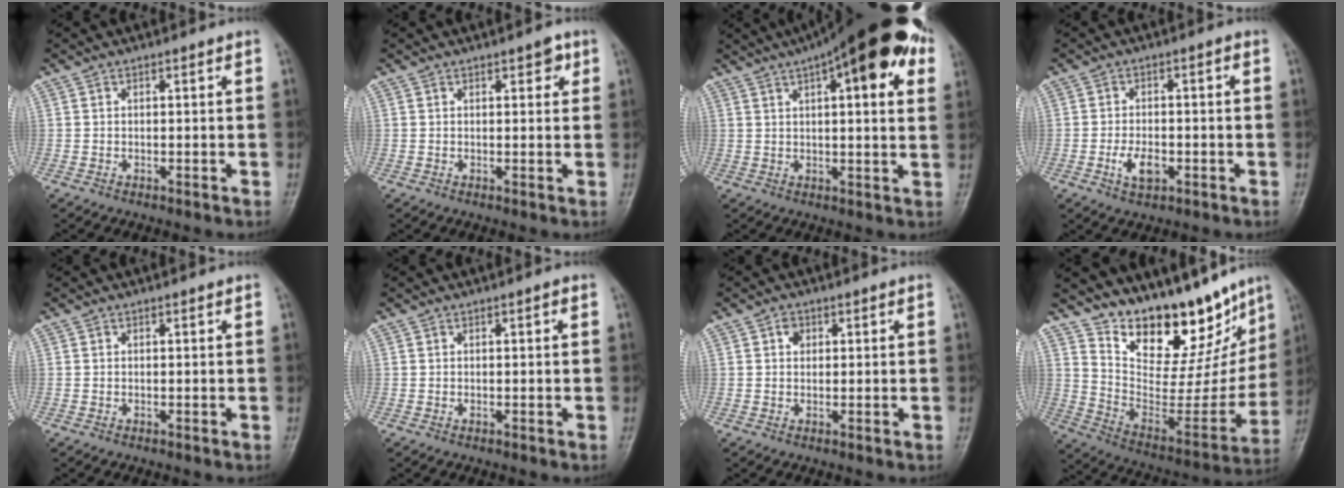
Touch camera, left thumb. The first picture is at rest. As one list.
[{"total": 2.8, "force": [1.4, 1.5, 1.9], "torque": [-0.006, -0.001, 0.014]}, {"total": 21.1, "force": [9.5, 6.6, 17.6], "torque": [-0.239, 0.014, 0.131]}, {"total": 5.3, "force": [-1.9, 2.9, 3.9], "torque": [-0.065, 0.012, -0.033]}, {"total": 0.0}, {"total": 0.9, "force": [0.0, 0.5, 0.7], "torque": [-0.005, 0.007, -0.002]}, {"total": 2.1, "force": [0.6, 1.8, 0.9], "torque": [0.000, 0.001, 0.005]}, {"total": 22.7, "force": [17.8, 9.5, 10.4], "torque": [-0.106, -0.107, 0.279]}]